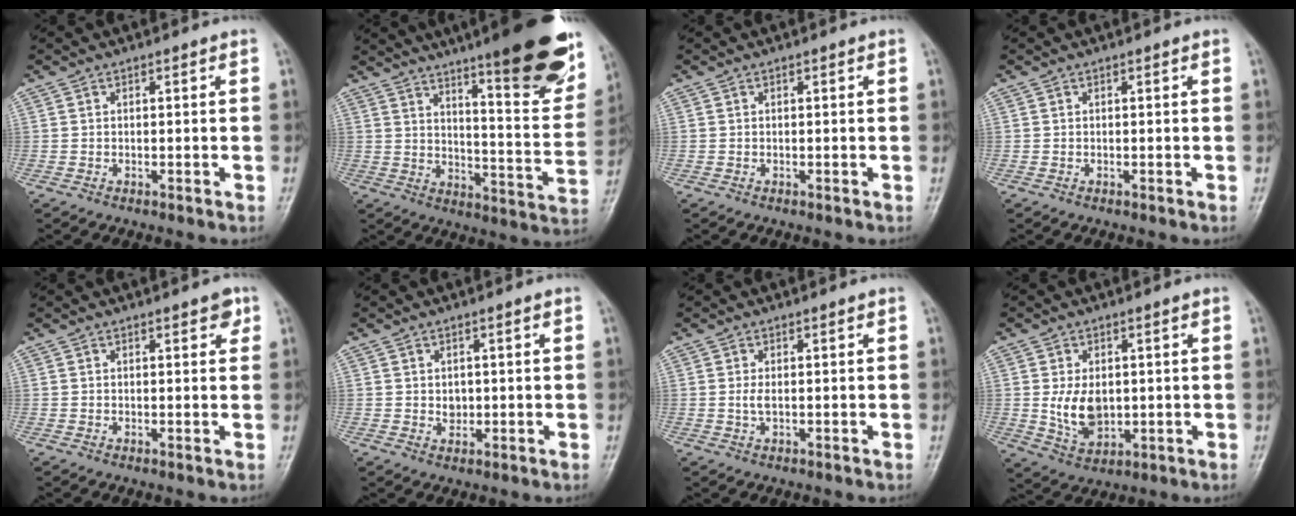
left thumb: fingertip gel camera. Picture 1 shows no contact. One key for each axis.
{"total": 24.4, "fx": 16.5, "fy": 4.3, "fz": 17.5, "tx": -0.216, "ty": -0.080, "tz": 0.229}
{"total": 0.0}
{"total": 0.0}
{"total": 2.5, "fx": 1.5, "fy": 1.1, "fz": 1.8, "tx": -0.012, "ty": -0.004, "tz": 0.015}
{"total": 1.8, "fx": 0.3, "fy": 1.4, "fz": 1.1, "tx": -0.009, "ty": -0.003, "tz": 0.008}
{"total": 1.7, "fx": 0.3, "fy": 0.6, "fz": 1.5, "tx": -0.035, "ty": 0.005, "tz": 0.011}
{"total": 7.2, "fx": 0.5, "fy": 4.7, "fz": 5.4, "tx": -0.084, "ty": -0.013, "tz": 0.022}